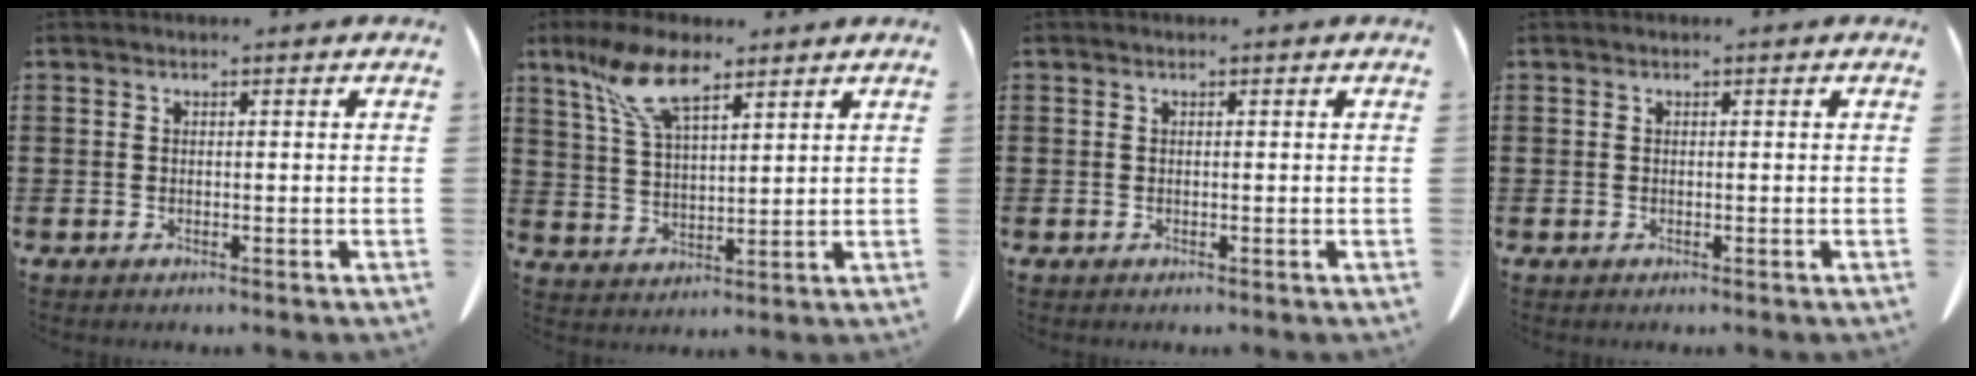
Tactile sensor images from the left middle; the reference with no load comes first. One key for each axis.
{"total": 9.4, "fx": 6.2, "fy": 3.1, "fz": 6.4, "tx": -0.147, "ty": -0.008, "tz": 0.112}
{"total": 0.0}
{"total": 0.0}